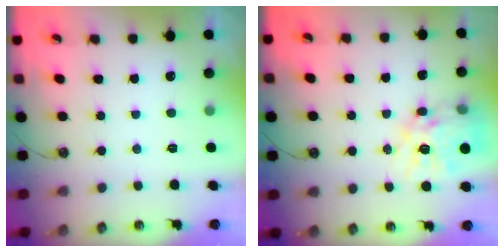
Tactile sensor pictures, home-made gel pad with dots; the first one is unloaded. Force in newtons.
{"total": 15.3, "press": 15.2, "slide": 1.4}